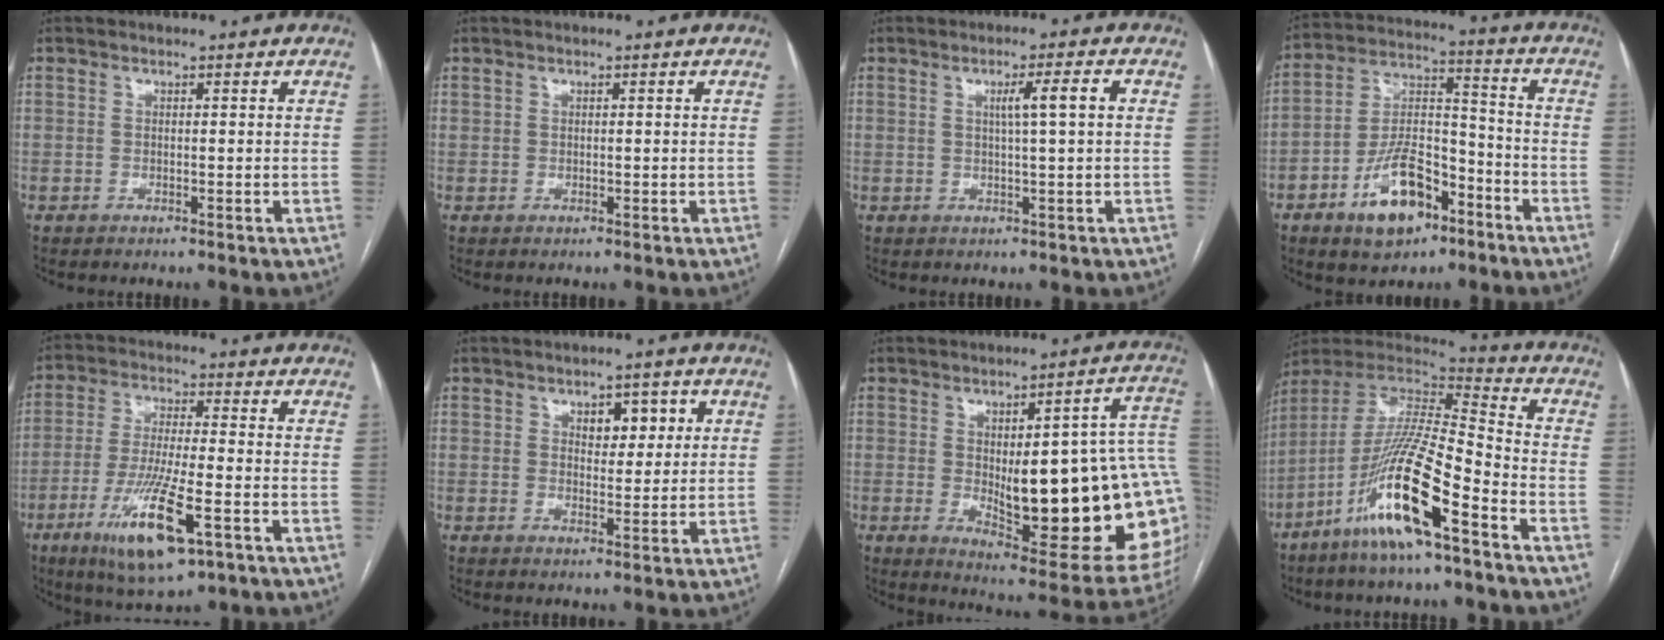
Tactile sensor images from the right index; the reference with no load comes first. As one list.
[{"total": 0.6, "force": [0.4, 0.4, 0.2], "torque": [-0.001, 0.002, 0.009]}, {"total": 4.2, "force": [0.9, -0.3, 4.1], "torque": [-0.066, 0.006, 0.016]}, {"total": 13.2, "force": [-7.3, 6.2, 9.0], "torque": [-0.169, 0.015, -0.122]}, {"total": 13.2, "force": [-5.9, 2.0, 11.6], "torque": [-0.224, -0.026, -0.099]}, {"total": 4.8, "force": [1.9, 2.6, 3.6], "torque": [-0.043, 0.008, 0.029]}, {"total": 26.9, "force": [-0.4, 6.6, 26.0], "torque": [-0.261, 0.013, 0.015]}, {"total": 18.1, "force": [-9.5, 1.7, 15.3], "torque": [-0.321, -0.028, -0.180]}]